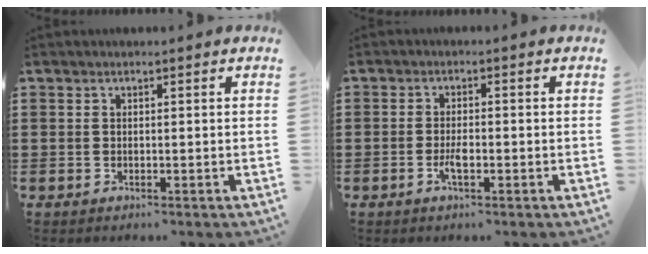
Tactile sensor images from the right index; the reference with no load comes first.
{"total": 2.5, "force": [-1.0, 0.6, 2.2], "torque": [-0.052, -0.004, -0.022]}